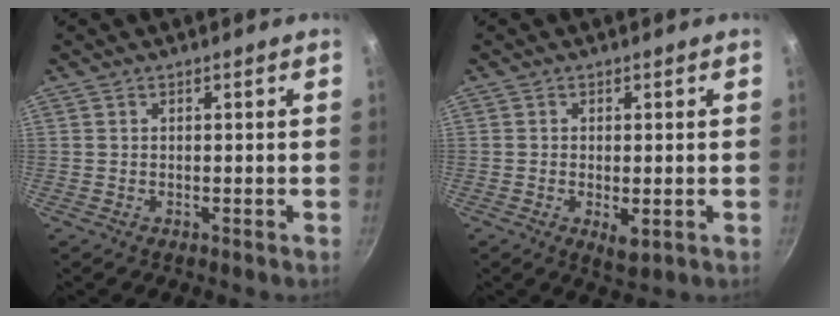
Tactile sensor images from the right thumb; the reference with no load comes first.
{"total": 3.5, "force": [-0.8, 1.5, 3.0], "torque": [-0.052, -0.013, -0.009]}